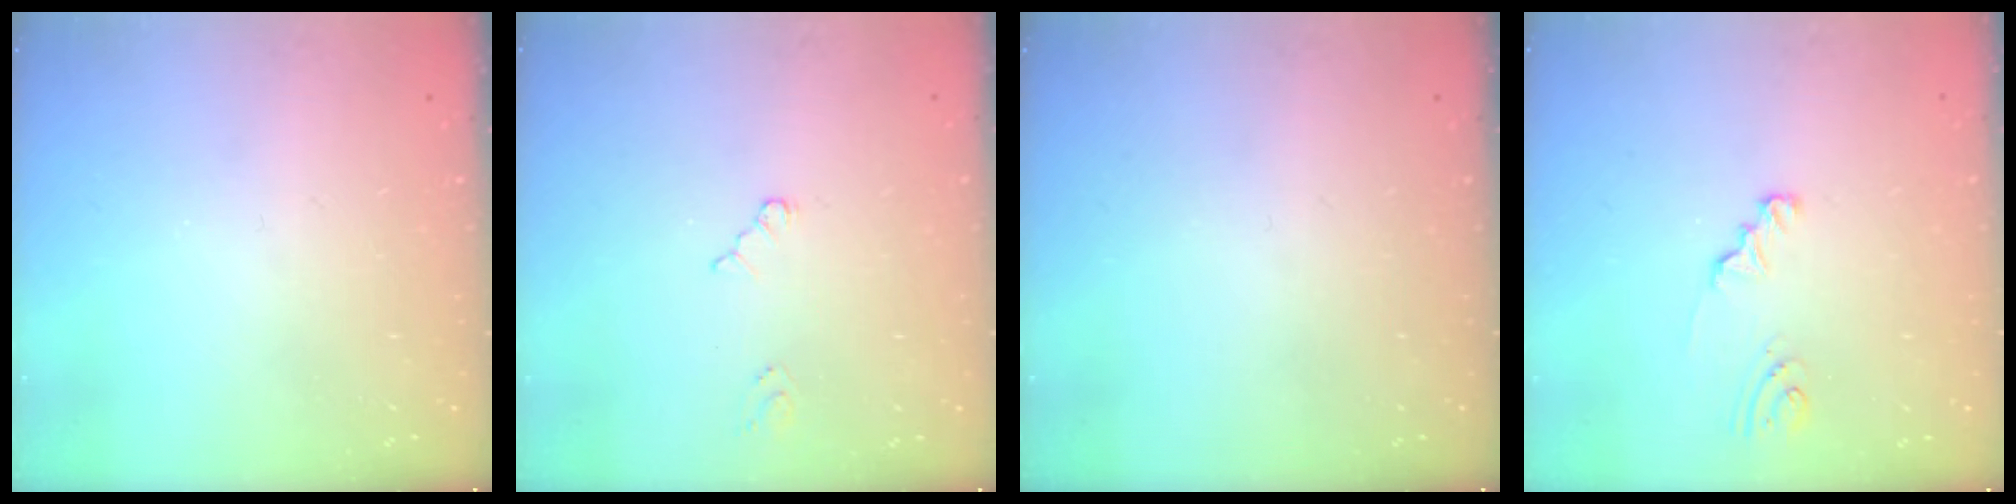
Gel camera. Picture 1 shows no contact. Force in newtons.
{"total": 3.7, "press": 3.7, "slide": 0.4}
{"total": 0.0}
{"total": 1.7, "press": 1.7, "slide": 0.1}